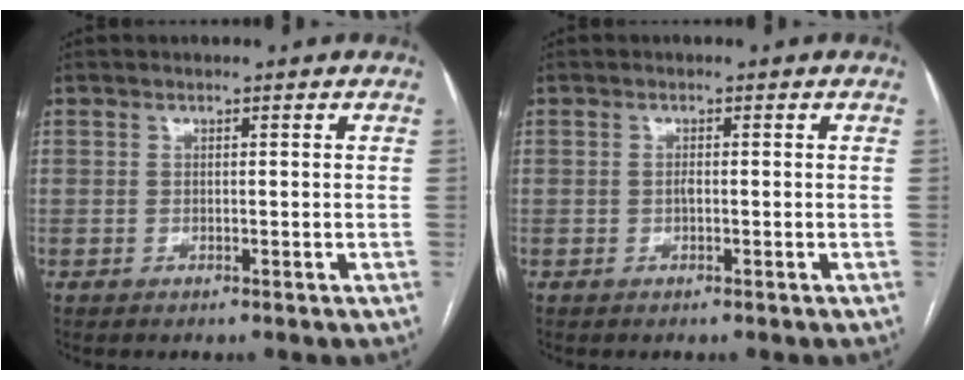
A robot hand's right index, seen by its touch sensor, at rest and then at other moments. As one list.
[{"total": 0.6, "force": [-0.2, 0.2, 0.6], "torque": [-0.012, 0.001, -0.004]}]